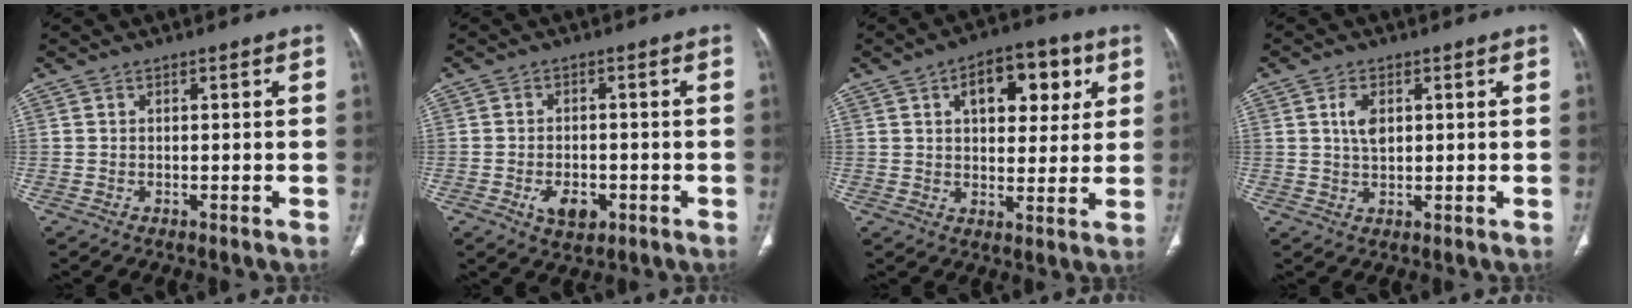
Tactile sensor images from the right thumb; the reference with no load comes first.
{"total": 5.4, "force": [-2.1, 3.3, 3.7], "torque": [-0.053, 0.006, -0.027]}
{"total": 13.1, "force": [4.9, 7.3, 9.7], "torque": [-0.094, -0.002, 0.070]}
{"total": 3.9, "force": [1.1, 2.2, 3.0], "torque": [-0.053, -0.002, 0.022]}